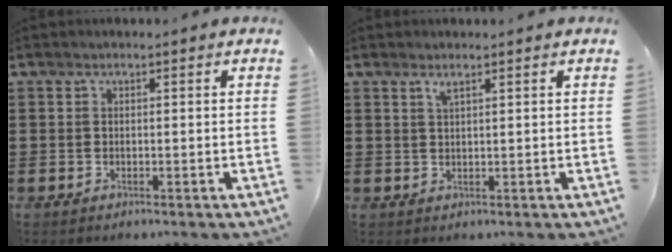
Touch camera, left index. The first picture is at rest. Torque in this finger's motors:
{"motor_torque": [0.42, -0.22, 0.02, 0.02]}